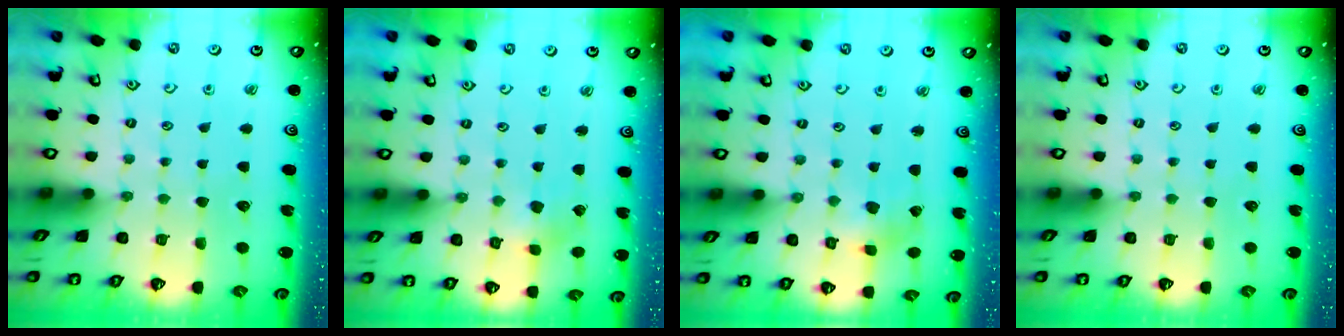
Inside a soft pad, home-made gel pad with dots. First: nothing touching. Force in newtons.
{"total": 2.2, "press": 2.2, "slide": 0.3}
{"total": 2.0, "press": 1.9, "slide": 0.4}
{"total": 0.0}